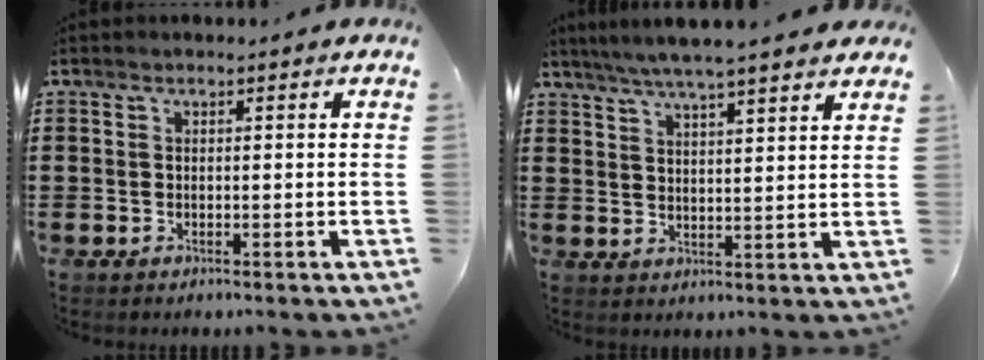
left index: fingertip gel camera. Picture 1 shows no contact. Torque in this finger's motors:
{"motor_torque": [2.14, 0.00, 0.60, 0.21]}